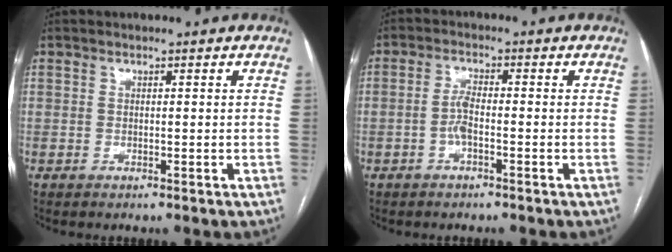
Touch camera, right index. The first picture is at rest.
{"total": 2.9, "force": [-1.0, 0.7, 2.6], "torque": [-0.055, 0.004, -0.021]}